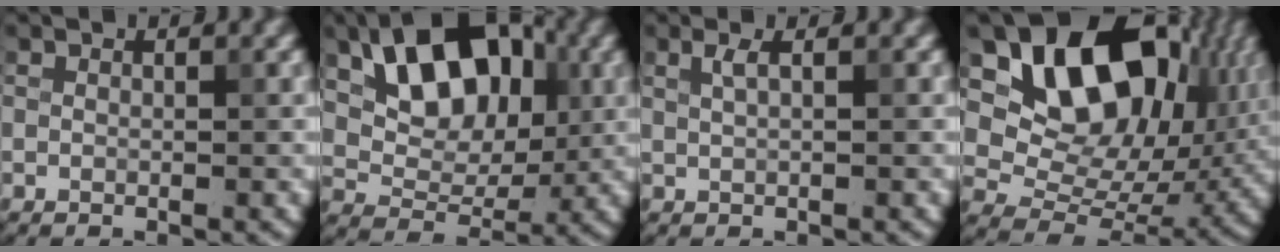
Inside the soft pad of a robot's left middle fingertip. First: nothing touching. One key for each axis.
{"total": 10.4, "fx": 3.5, "fy": 6.6, "fz": 7.2, "tx": -0.115, "ty": 0.008, "tz": 0.047}
{"total": 1.3, "fx": 0.6, "fy": 0.4, "fz": 1.1, "tx": -0.020, "ty": 0.001, "tz": 0.011}
{"total": 15.3, "fx": 6.4, "fy": 9.8, "fz": 9.8, "tx": -0.157, "ty": 0.017, "tz": 0.119}